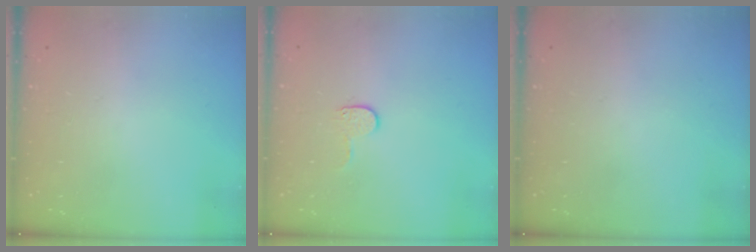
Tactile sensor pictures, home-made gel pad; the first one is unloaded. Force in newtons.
{"total": 3.9, "press": 3.9, "slide": 0.4}
{"total": 0.0}